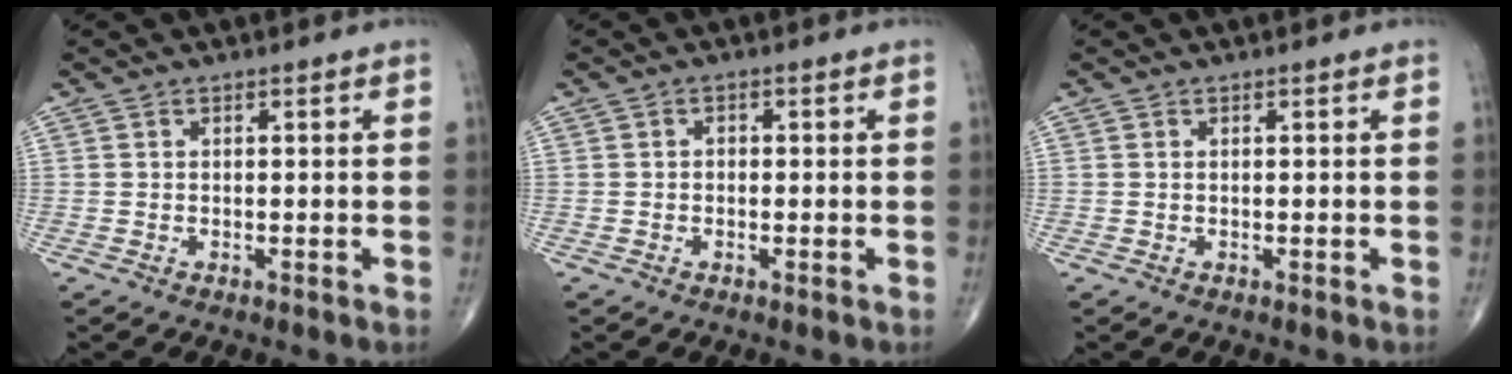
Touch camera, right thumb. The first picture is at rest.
{"total": 1.0, "force": [-0.1, 0.7, 0.6], "torque": [-0.003, 0.005, -0.005]}
{"total": 0.0}